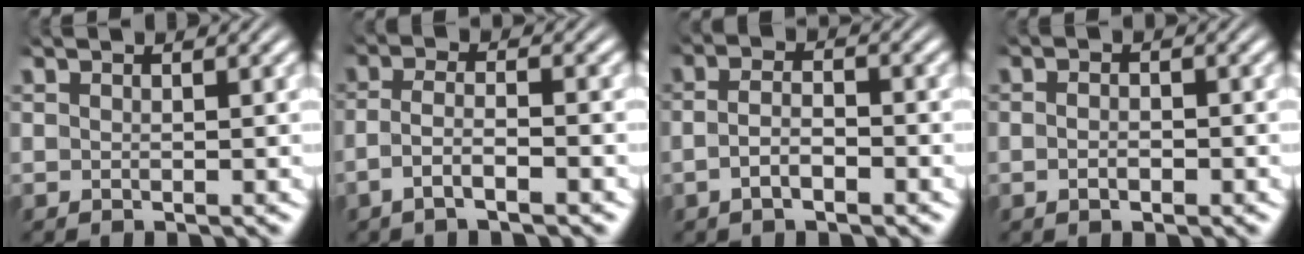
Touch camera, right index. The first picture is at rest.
{"total": 3.4, "force": [-2.0, 1.0, 2.5], "torque": [-0.054, -0.013, -0.033]}
{"total": 2.9, "force": [-1.4, 1.3, 2.2], "torque": [-0.040, -0.008, -0.023]}
{"total": 1.3, "force": [-0.8, 0.3, 0.9], "torque": [-0.017, -0.005, -0.014]}